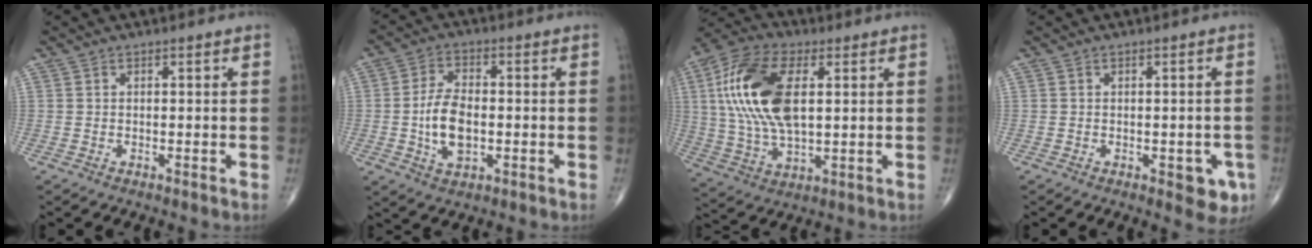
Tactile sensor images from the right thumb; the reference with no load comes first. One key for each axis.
{"total": 8.8, "fx": -1.2, "fy": 4.9, "fz": 7.2, "tx": -0.131, "ty": 0.005, "tz": -0.022}
{"total": 18.9, "fx": 3.8, "fy": 9.4, "fz": 15.9, "tx": -0.326, "ty": 0.004, "tz": 0.068}
{"total": 5.0, "fx": -1.9, "fy": 2.5, "fz": 3.9, "tx": -0.019, "ty": -0.001, "tz": -0.020}